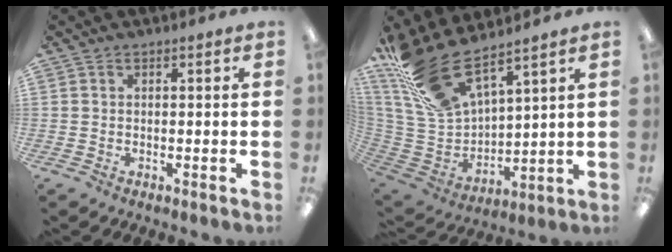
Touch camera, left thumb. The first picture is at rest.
{"total": 19.4, "force": [14.8, 7.0, 10.4], "torque": [-0.246, -0.085, 0.274]}